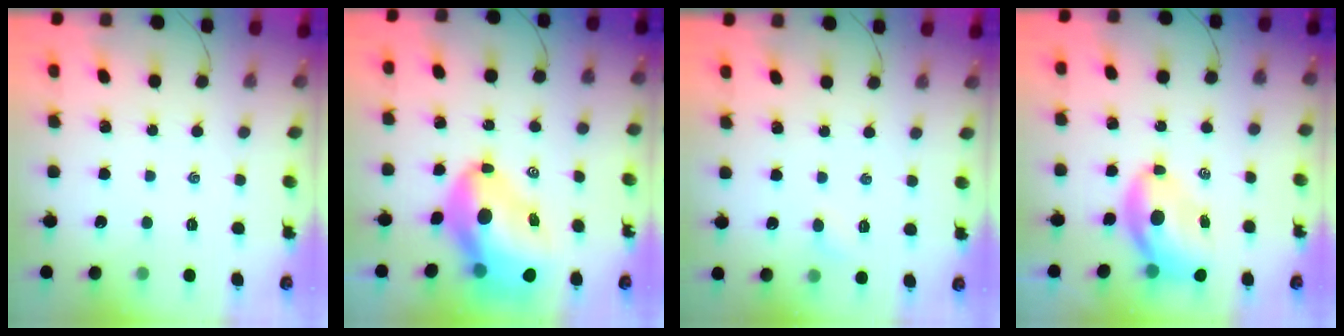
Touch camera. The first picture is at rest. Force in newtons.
{"total": 15.1, "press": 14.4, "slide": 4.7}
{"total": 3.9, "press": 3.6, "slide": 1.3}
{"total": 7.1, "press": 6.8, "slide": 2.0}